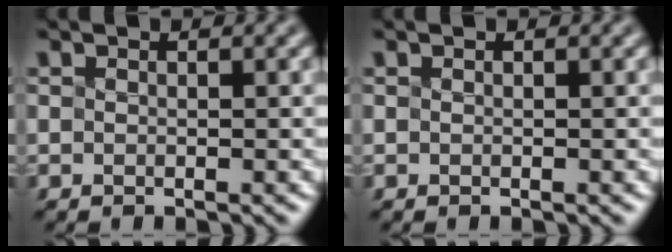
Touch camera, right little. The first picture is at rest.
{"total": 0.0}